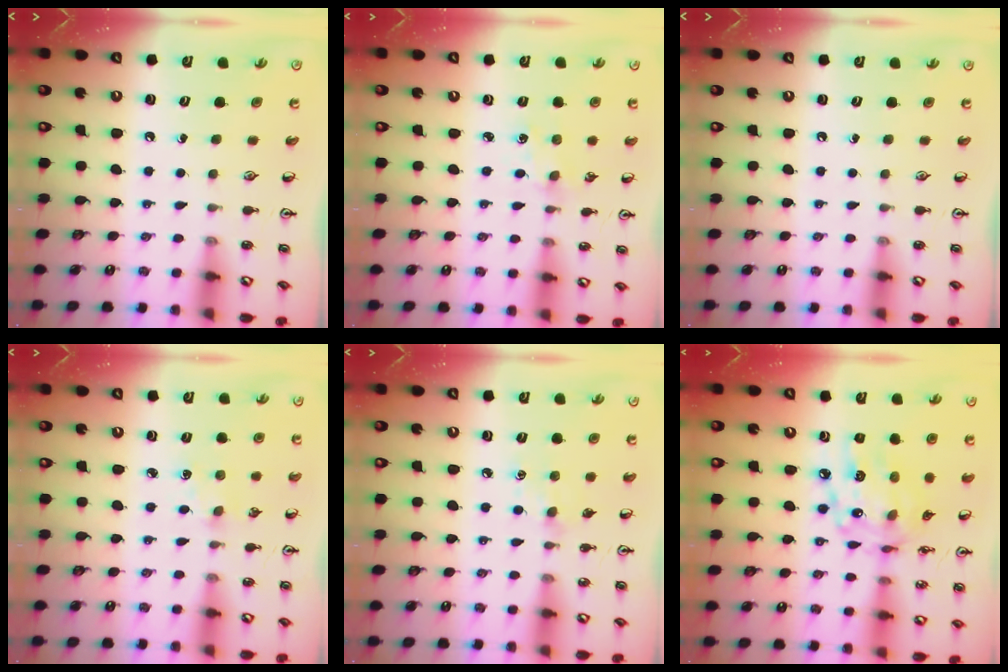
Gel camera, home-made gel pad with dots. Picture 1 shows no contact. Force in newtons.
{"total": 2.4, "press": 2.4, "slide": 0.3}
{"total": 0.0}
{"total": 1.5, "press": 1.5, "slide": 0.3}
{"total": 4.5, "press": 4.4, "slide": 0.6}
{"total": 15.5, "press": 15.4, "slide": 0.9}